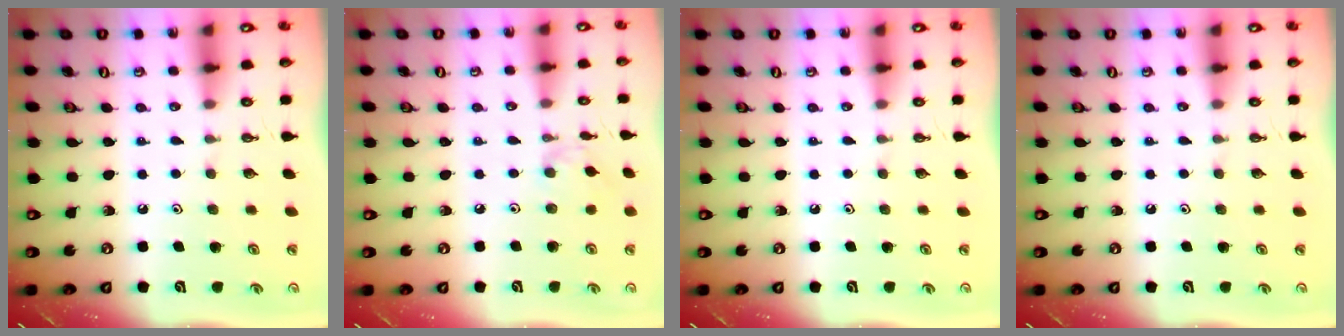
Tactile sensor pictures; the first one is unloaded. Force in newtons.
{"total": 3.0, "press": 3.0, "slide": 0.5}
{"total": 0.0}
{"total": 0.0}